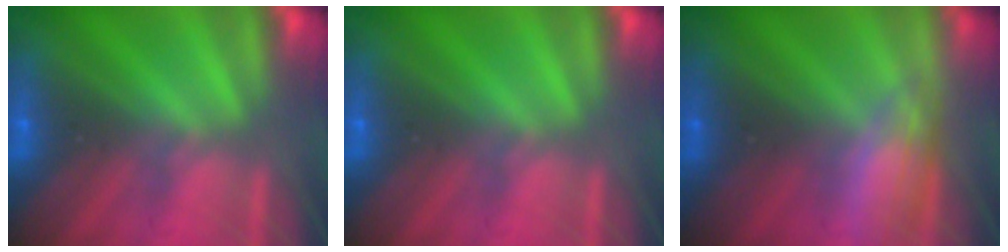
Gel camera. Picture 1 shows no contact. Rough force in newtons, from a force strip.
{"total": 0.0}
{"total": 2.9}